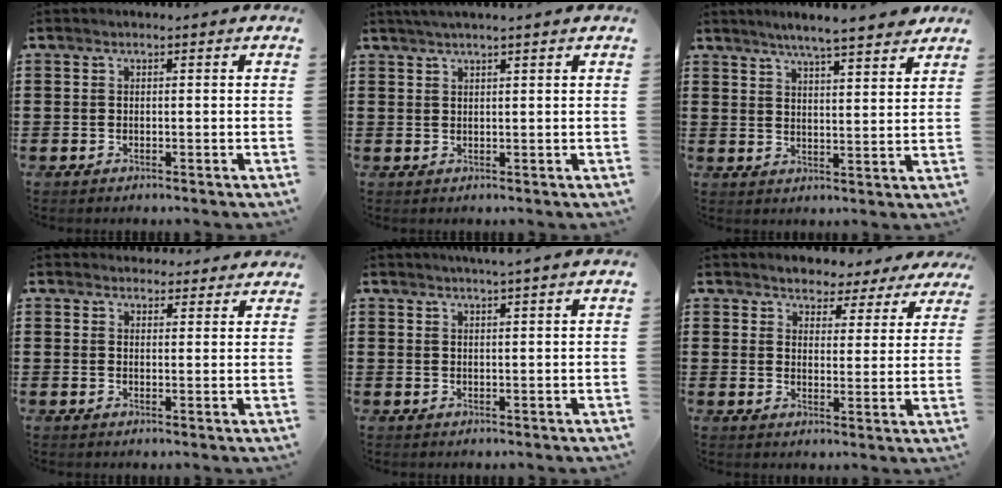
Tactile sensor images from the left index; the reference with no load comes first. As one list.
[{"total": 1.5, "force": [1.3, -0.3, 0.9], "torque": [-0.017, 0.000, 0.023]}, {"total": 5.1, "force": [4.7, -0.1, 2.1], "torque": [-0.059, -0.015, 0.081]}, {"total": 2.7, "force": [2.6, 0.9, 0.0], "torque": [0.001, -0.006, 0.048]}, {"total": 1.7, "force": [1.5, -0.5, 0.7], "torque": [-0.013, -0.002, 0.029]}, {"total": 3.7, "force": [3.4, 1.3, -0.2], "torque": [-0.018, -0.012, 0.059]}]